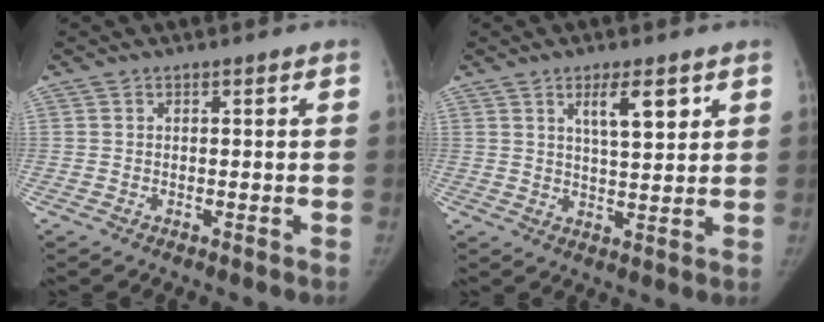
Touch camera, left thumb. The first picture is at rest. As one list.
[{"total": 6.4, "force": [3.3, 1.8, 5.1], "torque": [-0.072, -0.023, 0.055]}]